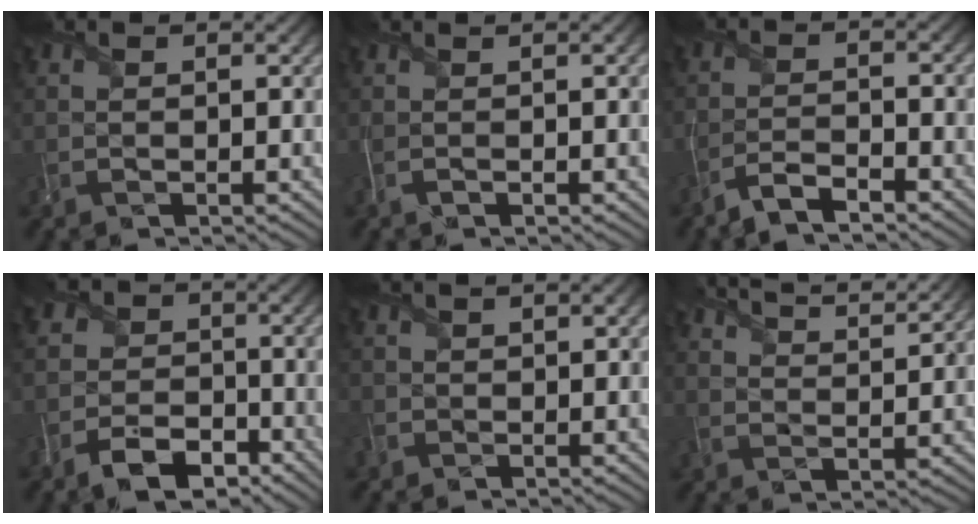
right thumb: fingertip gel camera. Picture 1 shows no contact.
{"total": 1.1, "force": [-0.1, 0.3, 1.1], "torque": [-0.027, 0.001, -0.004]}
{"total": 4.0, "force": [-3.4, 0.7, 1.9], "torque": [-0.041, 0.001, -0.070]}
{"total": 8.1, "force": [-4.7, 5.5, 3.7], "torque": [-0.074, -0.017, -0.092]}
{"total": 2.5, "force": [-0.8, 2.3, 0.5], "torque": [-0.015, -0.005, -0.018]}
{"total": 8.3, "force": [7.1, 2.0, 3.8], "torque": [-0.072, 0.004, 0.102]}